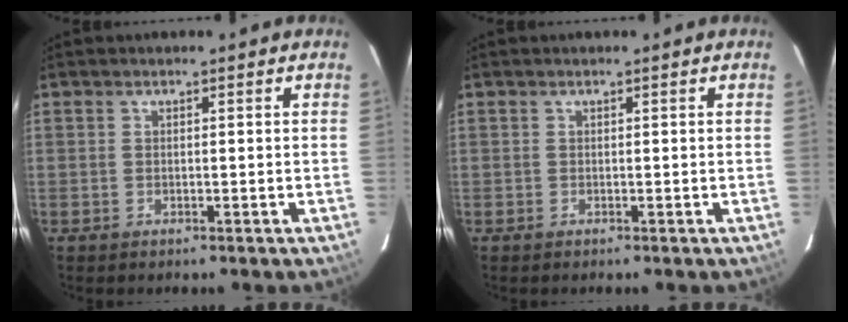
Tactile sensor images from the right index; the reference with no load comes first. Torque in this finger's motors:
{"motor_torque": [0.00, 0.07, 0.00, 0.00]}